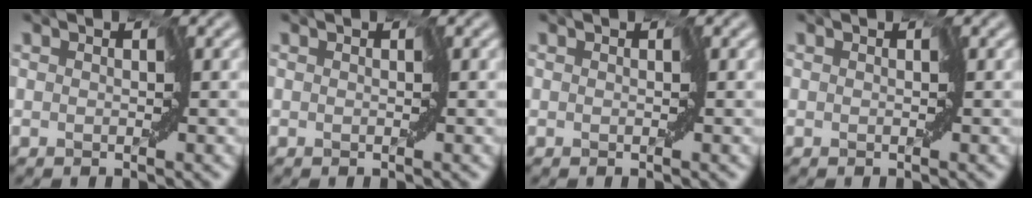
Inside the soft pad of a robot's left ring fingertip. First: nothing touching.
{"total": 0.0}
{"total": 0.0}
{"total": 0.0}